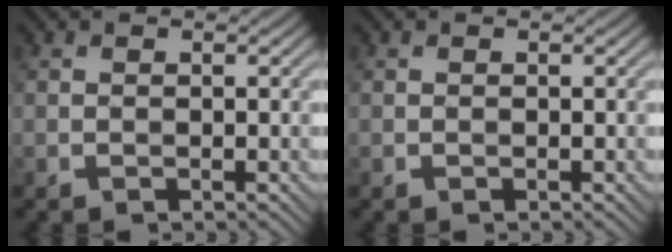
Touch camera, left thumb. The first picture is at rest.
{"total": 0.0}